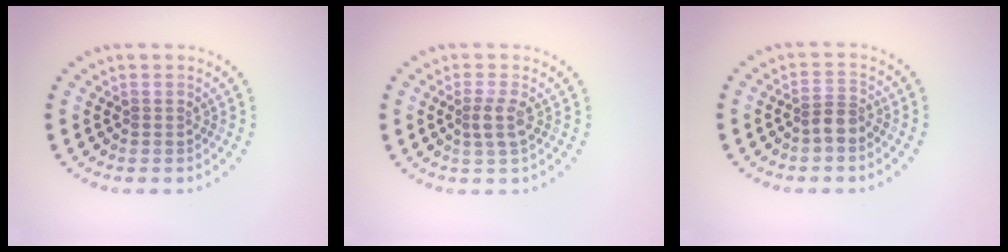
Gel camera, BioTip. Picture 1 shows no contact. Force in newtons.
{"total": 1.8, "press": 1.4, "slide": 1.1}
{"total": 2.1, "press": 1.7, "slide": 1.1}